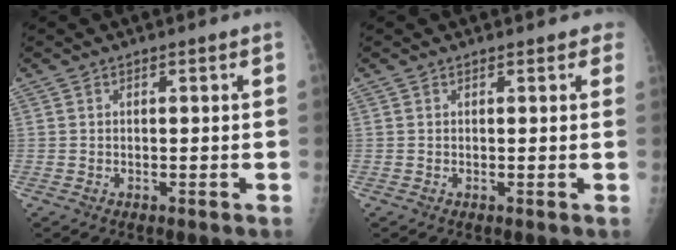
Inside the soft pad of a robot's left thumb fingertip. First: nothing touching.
{"total": 1.4, "force": [1.1, 0.8, 0.4], "torque": [0.012, -0.003, 0.000]}